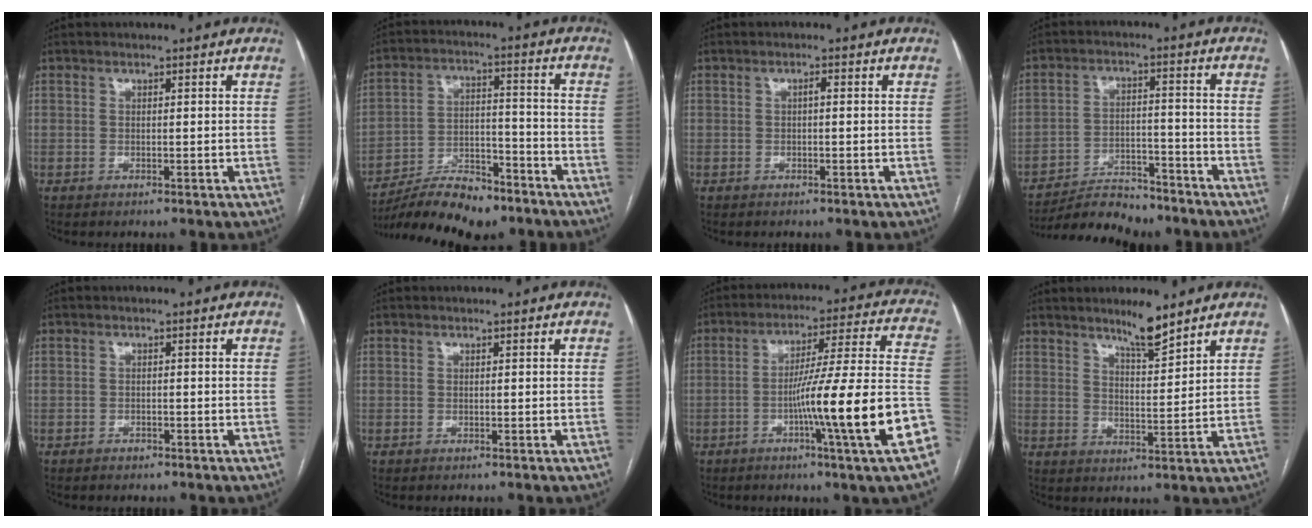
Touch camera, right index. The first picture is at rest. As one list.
[{"total": 13.5, "force": [-11.2, 4.0, 6.3], "torque": [-0.101, 0.016, -0.190]}, {"total": 0.8, "force": [0.0, 0.2, 0.8], "torque": [-0.012, 0.003, -0.001]}, {"total": 9.9, "force": [-9.3, 2.4, 2.3], "torque": [-0.032, 0.010, -0.153]}, {"total": 0.9, "force": [-0.7, 0.5, 0.2], "torque": [-0.002, 0.002, -0.010]}, {"total": 0.0}, {"total": 19.0, "force": [-6.6, -1.6, 17.7], "torque": [-0.218, 0.006, -0.102]}, {"total": 5.9, "force": [4.9, 0.5, 3.2], "torque": [-0.058, -0.008, 0.084]}]